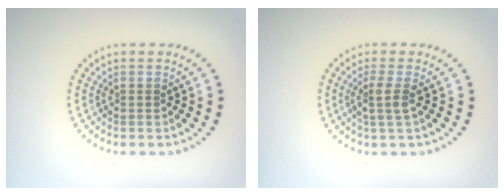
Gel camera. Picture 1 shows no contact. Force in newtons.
{"total": 1.9, "press": 1.5, "slide": 1.1}